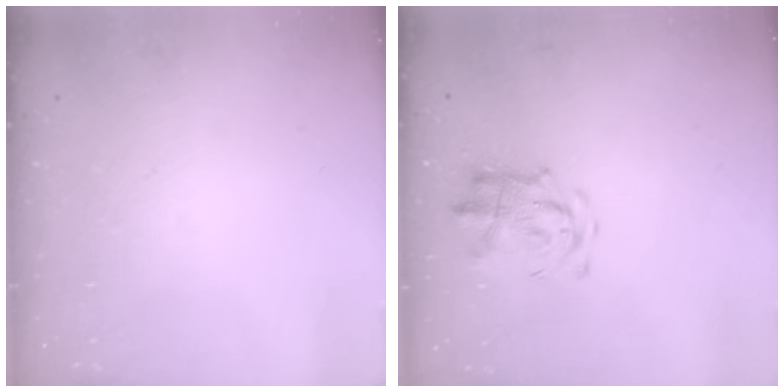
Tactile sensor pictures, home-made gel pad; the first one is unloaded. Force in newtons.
{"total": 4.7, "press": 4.5, "slide": 1.1}